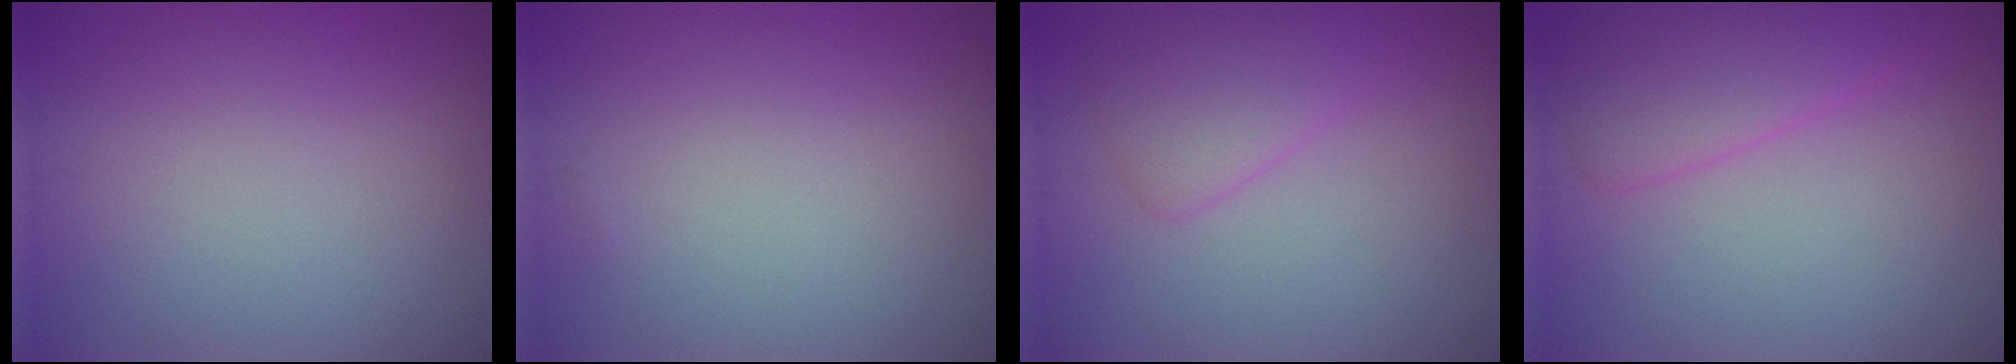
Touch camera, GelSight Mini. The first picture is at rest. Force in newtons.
{"total": 0.0}
{"total": 2.8, "press": 2.8, "slide": 0.2}
{"total": 3.7, "press": 3.7, "slide": 0.1}